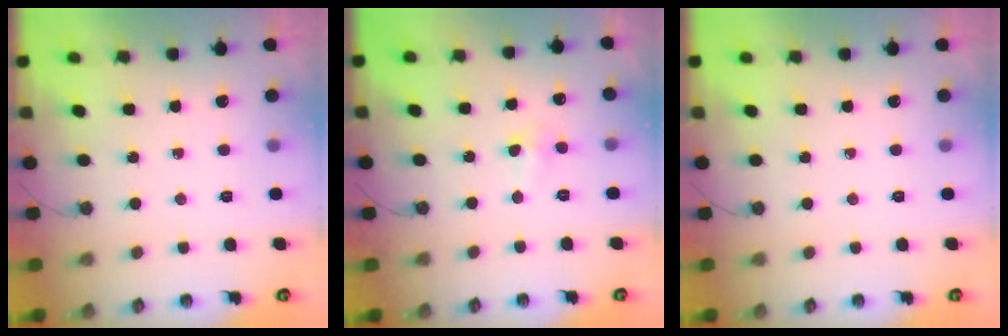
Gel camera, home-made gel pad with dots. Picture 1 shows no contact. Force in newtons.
{"total": 5.0, "press": 3.7, "slide": 3.4}
{"total": 0.0}